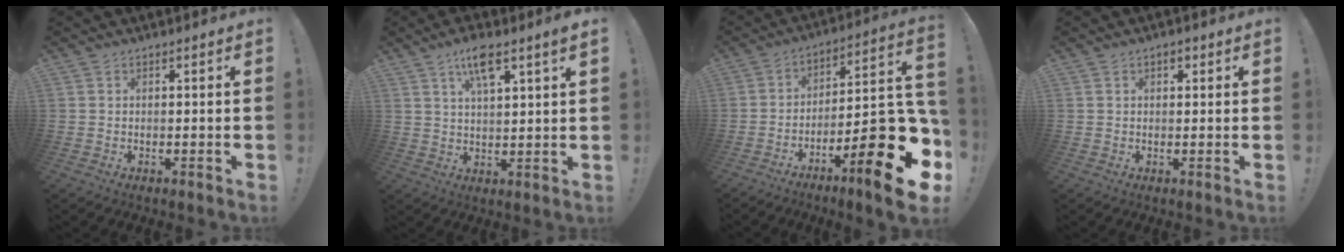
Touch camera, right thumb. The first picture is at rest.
{"total": 8.3, "force": [4.6, 2.2, 6.5], "torque": [-0.106, -0.011, 0.076]}
{"total": 21.6, "force": [-10.0, 4.9, 18.5], "torque": [-0.260, 0.051, -0.161]}
{"total": 1.7, "force": [0.7, 1.1, 1.1], "torque": [-0.020, 0.003, 0.013]}